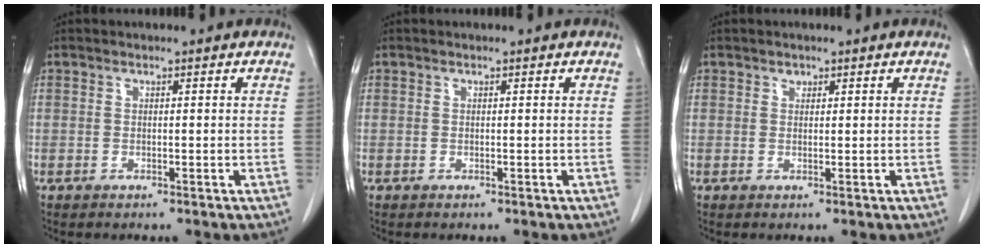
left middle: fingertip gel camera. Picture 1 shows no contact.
{"total": 0.0}
{"total": 0.7, "force": [0.5, 0.4, 0.1], "torque": [0.002, -0.003, 0.007]}